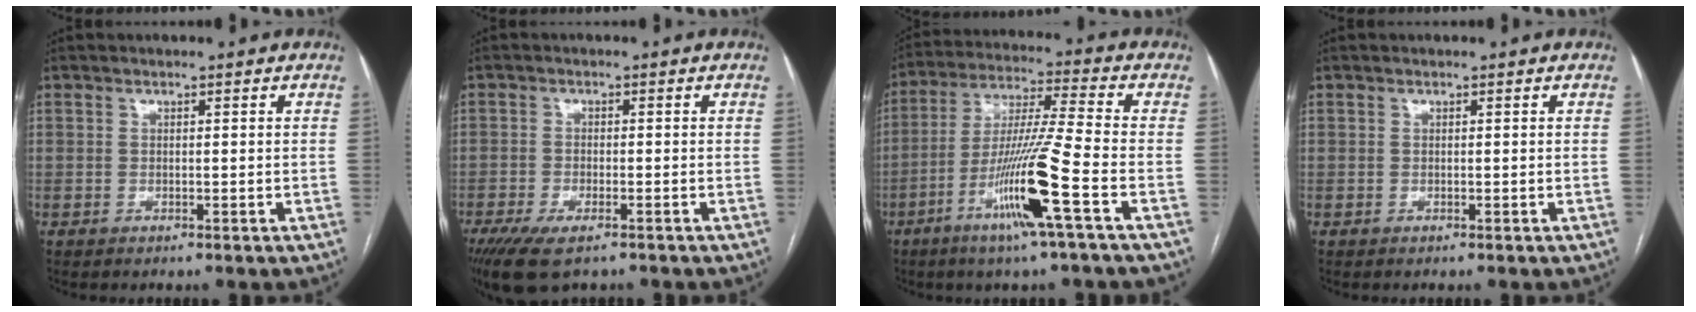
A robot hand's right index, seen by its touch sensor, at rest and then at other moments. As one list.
[{"total": 8.2, "force": [-5.7, 2.7, 5.3], "torque": [-0.093, -0.018, -0.094]}, {"total": 13.8, "force": [-5.8, -1.5, 12.5], "torque": [-0.245, -0.016, -0.113]}, {"total": 0.0}]